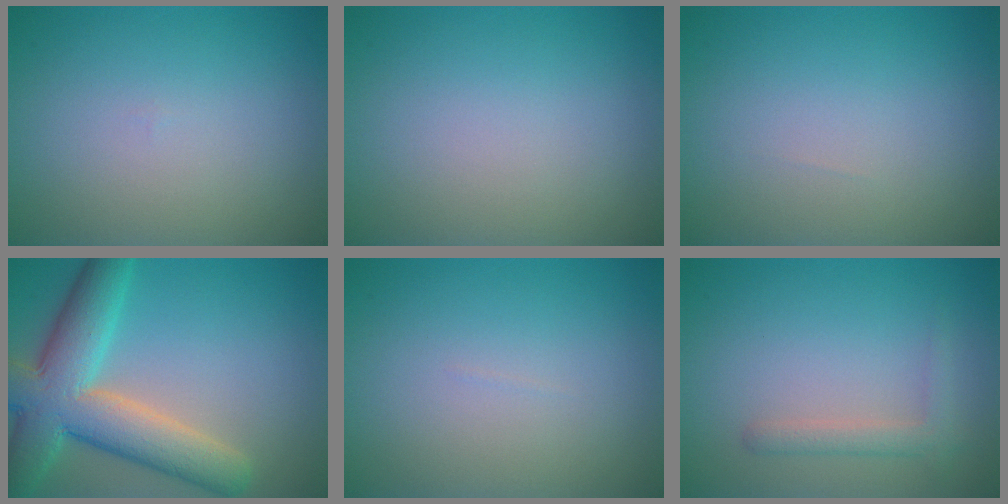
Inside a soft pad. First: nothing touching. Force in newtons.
{"total": 0.0}
{"total": 0.0}
{"total": 9.5, "press": 9.5, "slide": 0.7}
{"total": 0.0}
{"total": 1.8, "press": 1.8, "slide": 0.1}